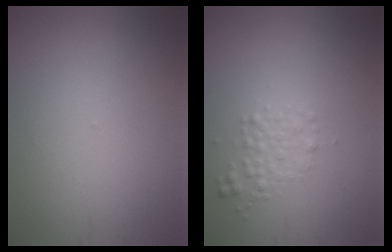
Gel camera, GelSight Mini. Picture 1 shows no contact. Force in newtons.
{"total": 1.7, "press": 1.7, "slide": 0.1}